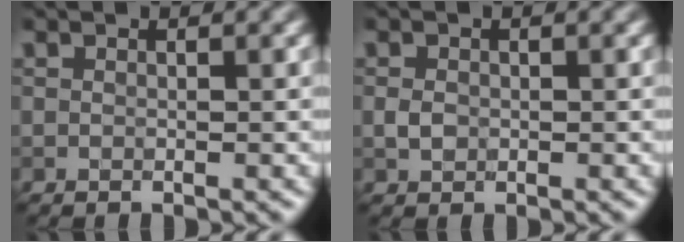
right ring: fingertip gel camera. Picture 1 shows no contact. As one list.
[{"total": 1.2, "force": [-0.1, 1.0, 0.7], "torque": [-0.014, -0.002, -0.005]}]